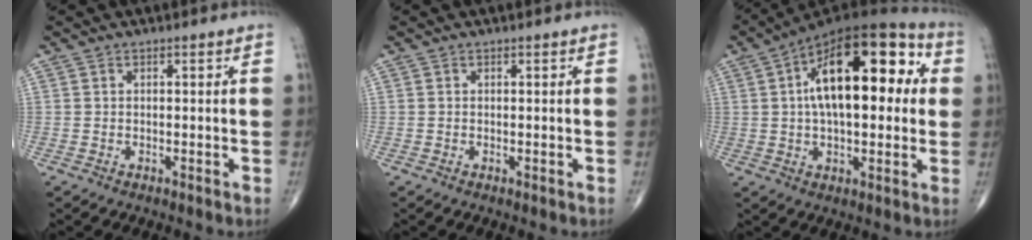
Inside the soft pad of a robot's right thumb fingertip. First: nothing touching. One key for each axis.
{"total": 0.0}
{"total": 22.9, "fx": 4.4, "fy": 10.9, "fz": 19.7, "tx": -0.290, "ty": 0.027, "tz": 0.056}